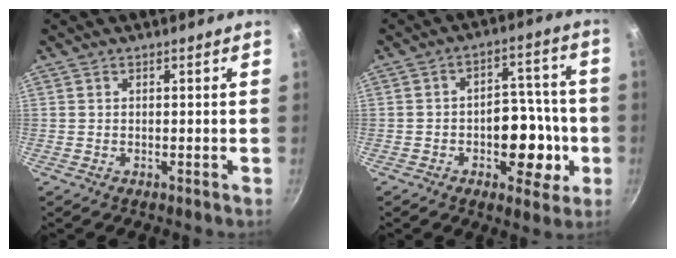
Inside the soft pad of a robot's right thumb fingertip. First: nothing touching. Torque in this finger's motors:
{"motor_torque": [2.35, 1.07, 1.41, -1.33, 0.44]}